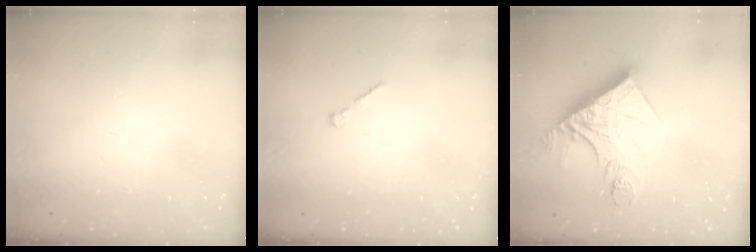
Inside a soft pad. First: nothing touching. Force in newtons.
{"total": 1.0, "press": 0.8, "slide": 0.5}
{"total": 16.2, "press": 16.2, "slide": 1.7}